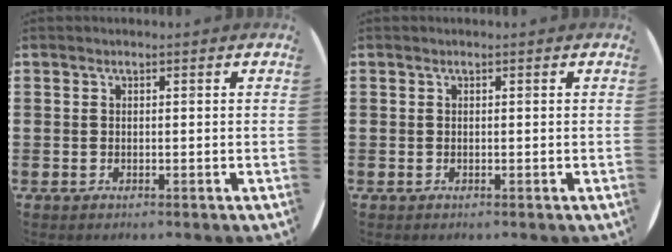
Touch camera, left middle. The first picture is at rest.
{"total": 0.0}